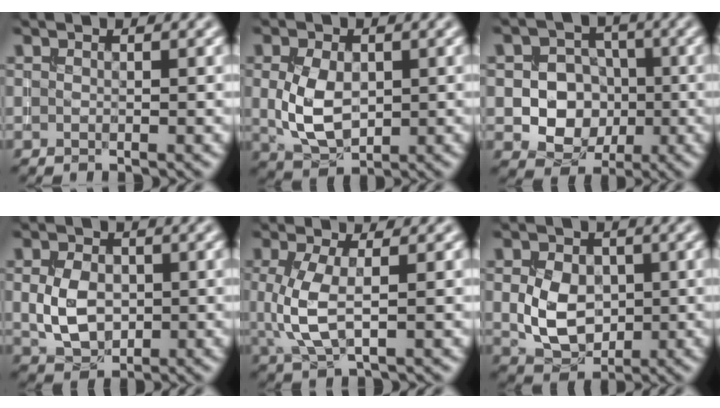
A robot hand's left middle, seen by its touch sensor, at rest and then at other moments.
{"total": 5.0, "force": [0.1, 3.3, 3.7], "torque": [-0.082, -0.003, 0.008]}
{"total": 6.2, "force": [-1.0, 5.4, 3.0], "torque": [-0.022, 0.001, -0.033]}
{"total": 4.3, "force": [0.0, 3.1, 2.9], "torque": [-0.065, -0.003, 0.001]}
{"total": 3.9, "force": [0.2, 1.4, 3.6], "torque": [-0.087, -0.004, 0.007]}
{"total": 5.2, "force": [0.1, 3.9, 3.5], "torque": [-0.072, -0.006, 0.005]}